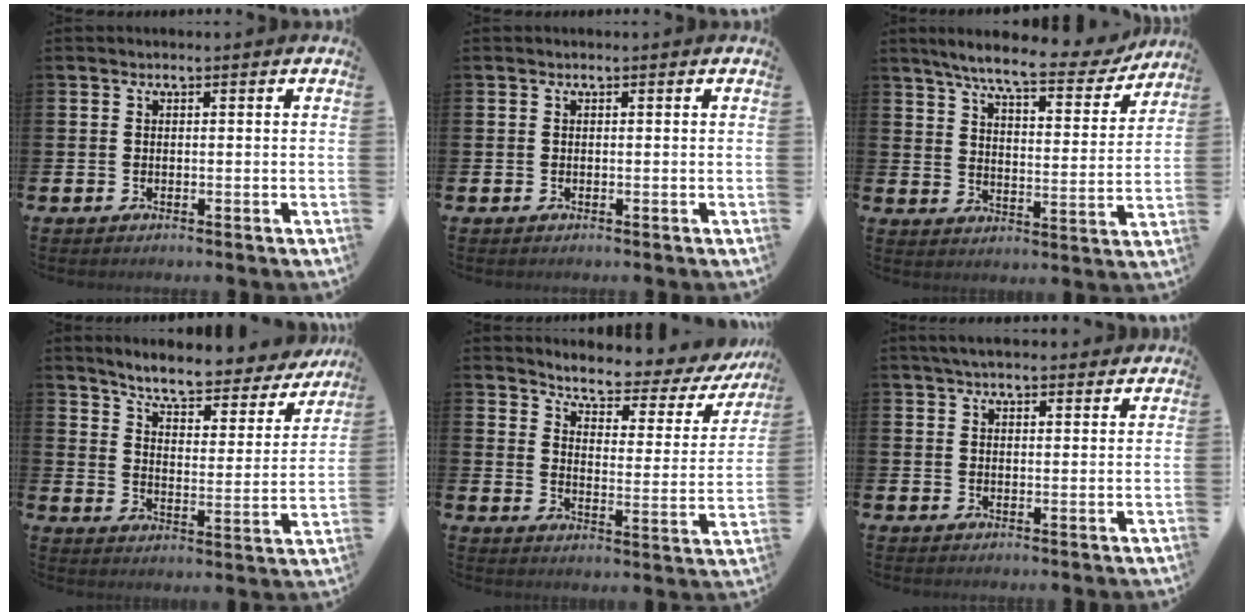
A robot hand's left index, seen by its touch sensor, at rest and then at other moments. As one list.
[{"total": 0.0}, {"total": 8.3, "force": [7.2, 1.1, 3.9], "torque": [-0.092, -0.042, 0.120]}, {"total": 6.7, "force": [6.2, 1.1, 2.4], "torque": [-0.073, -0.047, 0.100]}, {"total": 5.2, "force": [4.9, 1.0, 1.5], "torque": [-0.061, -0.040, 0.078]}, {"total": 3.5, "force": [3.3, 0.7, 1.1], "torque": [-0.027, -0.006, 0.060]}]